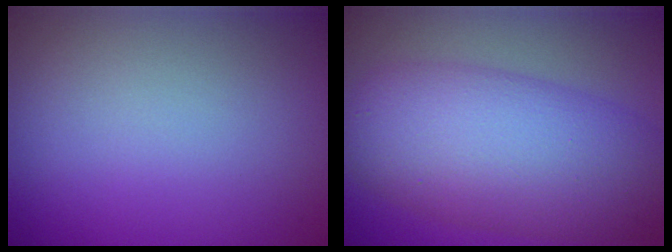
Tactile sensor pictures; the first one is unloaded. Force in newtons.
{"total": 9.6, "press": 9.6, "slide": 0.4}